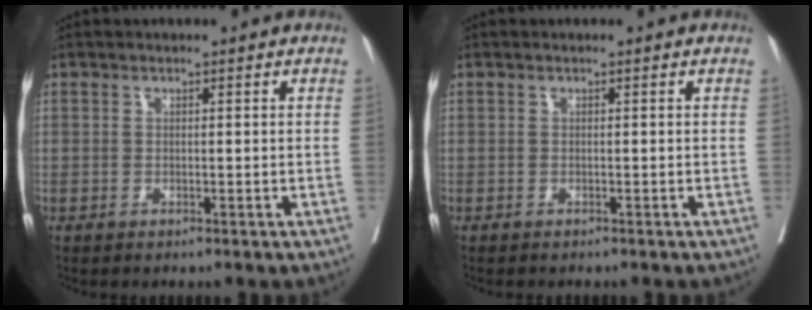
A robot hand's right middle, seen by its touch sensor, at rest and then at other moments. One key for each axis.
{"total": 0.7, "fx": -0.6, "fy": 0.2, "fz": 0.2, "tx": -0.001, "ty": 0.001, "tz": -0.011}